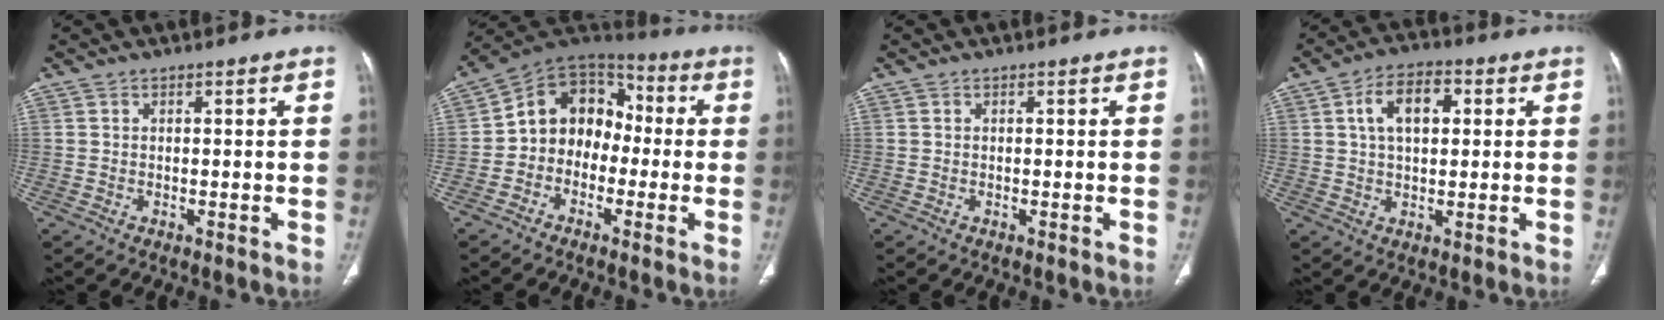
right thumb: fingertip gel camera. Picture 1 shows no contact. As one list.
[{"total": 12.4, "force": [-1.5, 10.1, 6.9], "torque": [-0.073, 0.055, -0.043]}, {"total": 0.0}, {"total": 8.6, "force": [2.2, 5.0, 6.6], "torque": [-0.104, 0.011, 0.034]}]